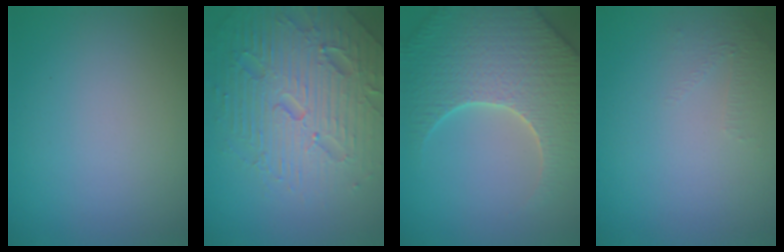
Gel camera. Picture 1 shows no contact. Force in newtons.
{"total": 7.4, "press": 7.3, "slide": 1.5}
{"total": 7.7, "press": 7.4, "slide": 2.2}
{"total": 0.9, "press": 0.4, "slide": 0.8}